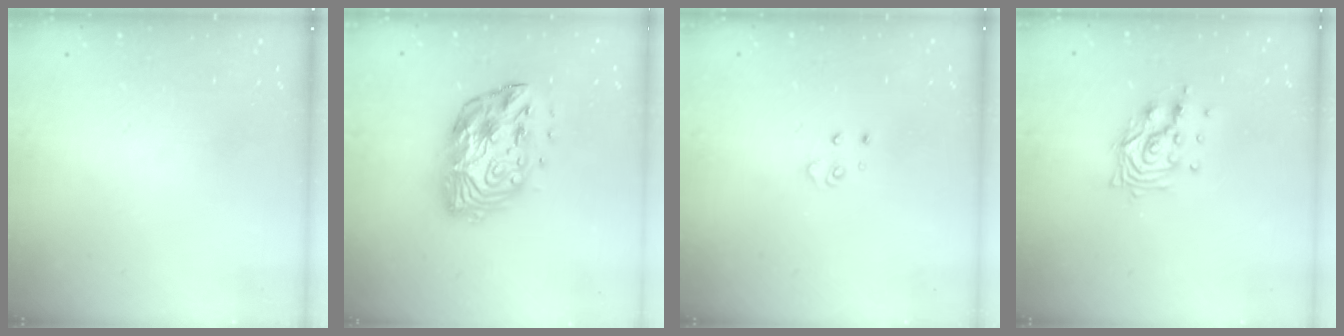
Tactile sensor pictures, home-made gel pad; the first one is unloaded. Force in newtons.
{"total": 15.1, "press": 15.1, "slide": 0.7}
{"total": 4.0, "press": 4.0, "slide": 0.4}
{"total": 11.1, "press": 11.1, "slide": 0.9}